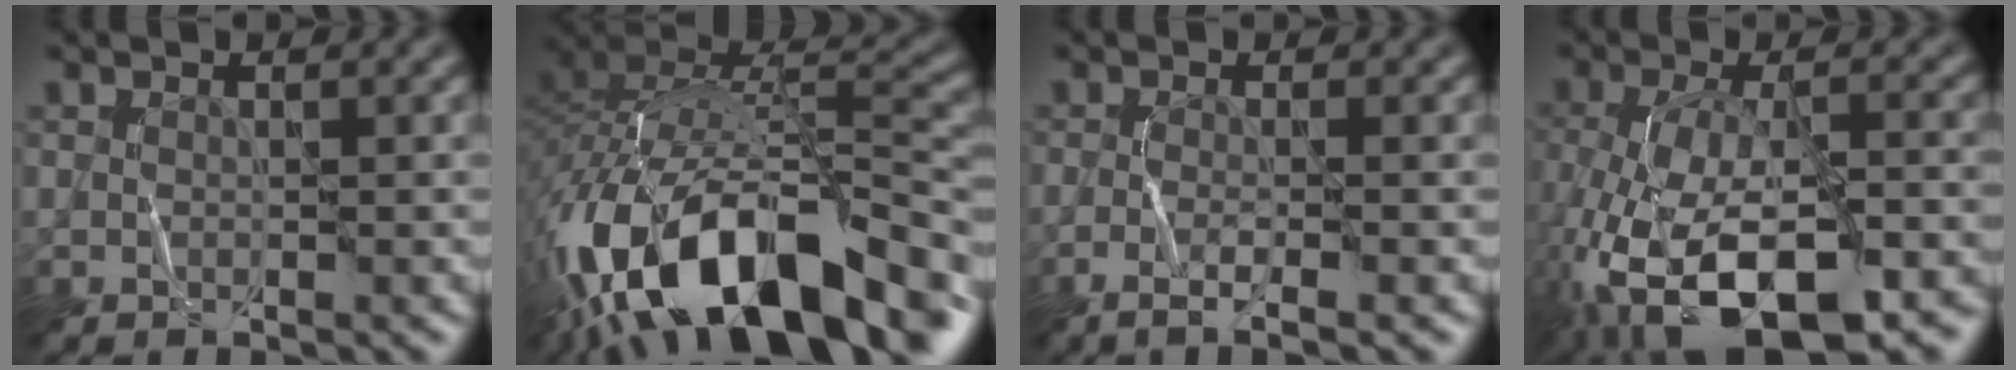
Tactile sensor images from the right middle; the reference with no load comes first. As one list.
[{"total": 16.8, "force": [-9.1, 7.0, 12.2], "torque": [-0.218, 0.021, -0.151]}, {"total": 2.9, "force": [-1.6, 0.6, 2.4], "torque": [-0.033, 0.005, -0.039]}, {"total": 13.6, "force": [-7.2, 5.9, 9.9], "torque": [-0.204, -0.023, -0.109]}]